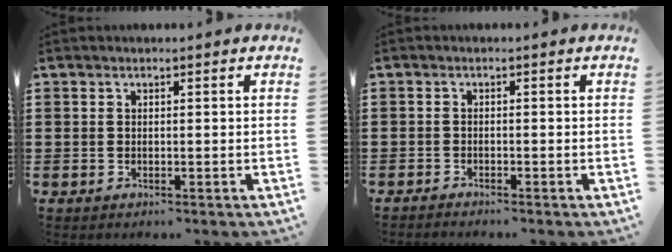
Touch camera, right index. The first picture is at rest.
{"total": 1.0, "force": [-1.0, 0.0, 0.0], "torque": [-0.002, 0.002, -0.020]}